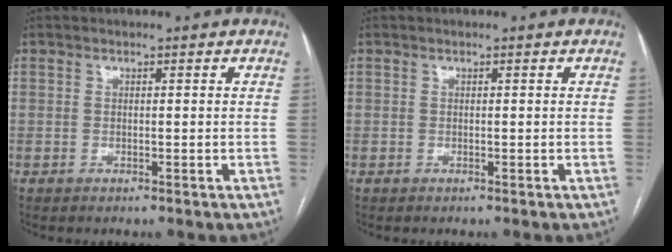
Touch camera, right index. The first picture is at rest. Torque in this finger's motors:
{"motor_torque": [-0.01, 0.01, 0.01, 0.00]}